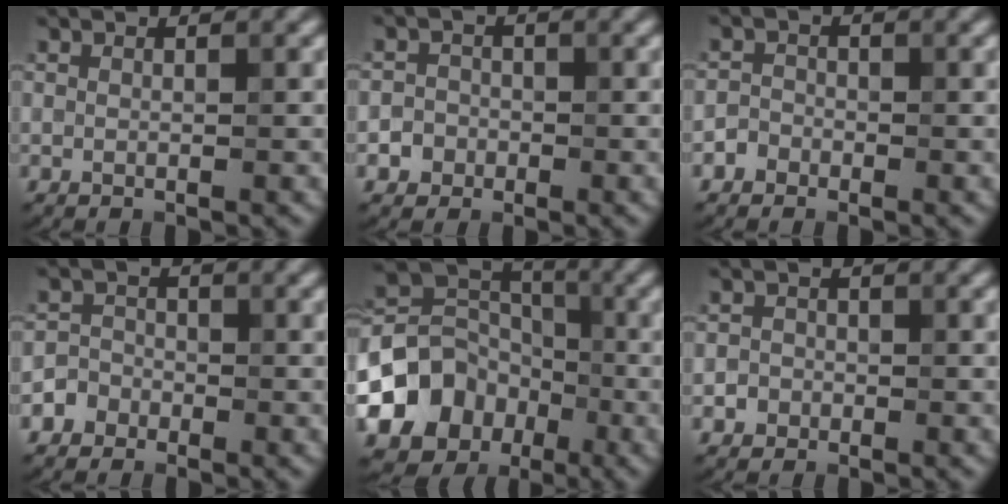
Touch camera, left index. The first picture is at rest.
{"total": 2.1, "force": [-0.8, 1.9, 0.2], "torque": [0.022, 0.003, -0.020]}
{"total": 1.3, "force": [-0.8, 1.0, 0.0], "torque": [0.013, 0.004, -0.020]}
{"total": 2.2, "force": [-1.3, 1.7, 0.1], "torque": [0.023, 0.004, -0.028]}
{"total": 9.5, "force": [-3.6, 7.9, 3.8], "torque": [-0.069, 0.003, -0.075]}
{"total": 1.4, "force": [-0.5, 1.3, 0.1], "torque": [0.017, 0.001, -0.013]}